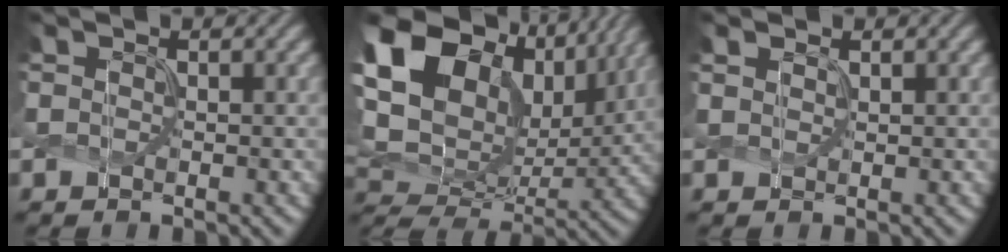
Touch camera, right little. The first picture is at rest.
{"total": 17.6, "force": [6.2, 11.9, 11.3], "torque": [-0.239, 0.028, 0.113]}
{"total": 0.8, "force": [0.6, 0.3, 0.4], "torque": [-0.015, 0.001, 0.015]}